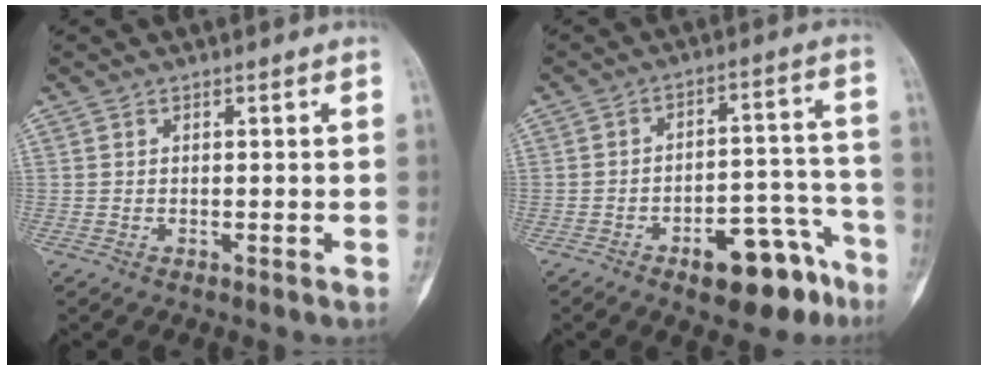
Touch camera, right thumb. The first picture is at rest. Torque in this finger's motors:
{"motor_torque": [1.79, 0.86, 0.79, -0.67, 0.21]}